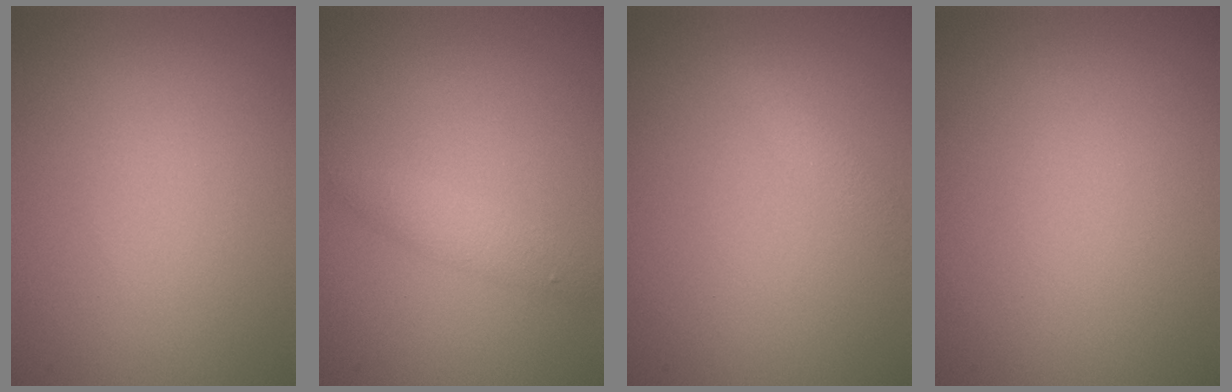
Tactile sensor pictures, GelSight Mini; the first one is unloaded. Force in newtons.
{"total": 1.6, "press": 1.6, "slide": 0.1}
{"total": 1.2, "press": 1.2, "slide": 0.0}
{"total": 0.0}